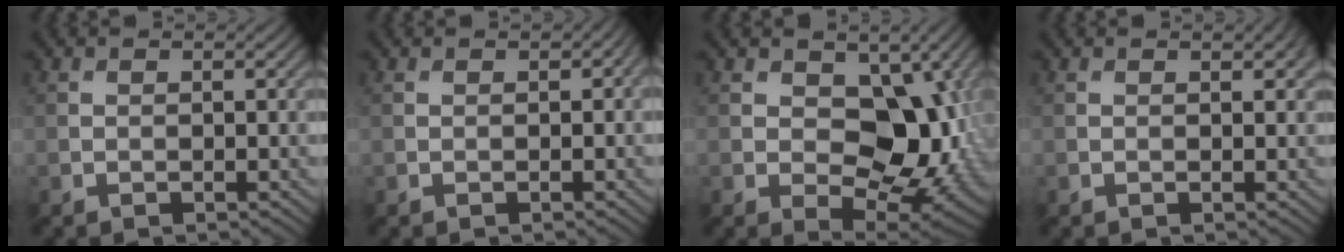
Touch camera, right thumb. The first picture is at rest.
{"total": 0.9, "force": [0.3, 0.7, 0.6], "torque": [-0.007, -0.002, 0.004]}
{"total": 11.0, "force": [1.0, 7.2, 8.2], "torque": [-0.125, -0.012, 0.012]}
{"total": 1.0, "force": [0.6, 0.3, 0.7], "torque": [-0.009, 0.000, 0.010]}